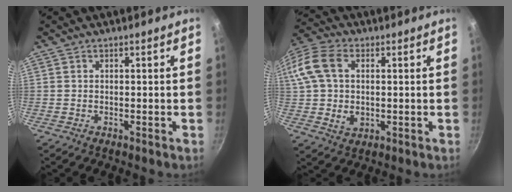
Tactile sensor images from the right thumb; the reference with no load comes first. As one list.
[{"total": 15.1, "force": [2.5, 10.6, 10.5], "torque": [-0.226, 0.020, 0.038]}]